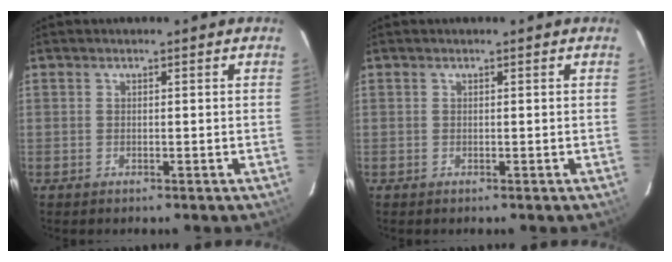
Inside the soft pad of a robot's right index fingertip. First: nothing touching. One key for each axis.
{"total": 0.0}